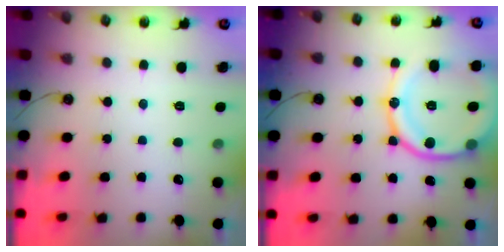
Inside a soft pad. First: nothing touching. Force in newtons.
{"total": 18.9, "press": 18.8, "slide": 2.3}